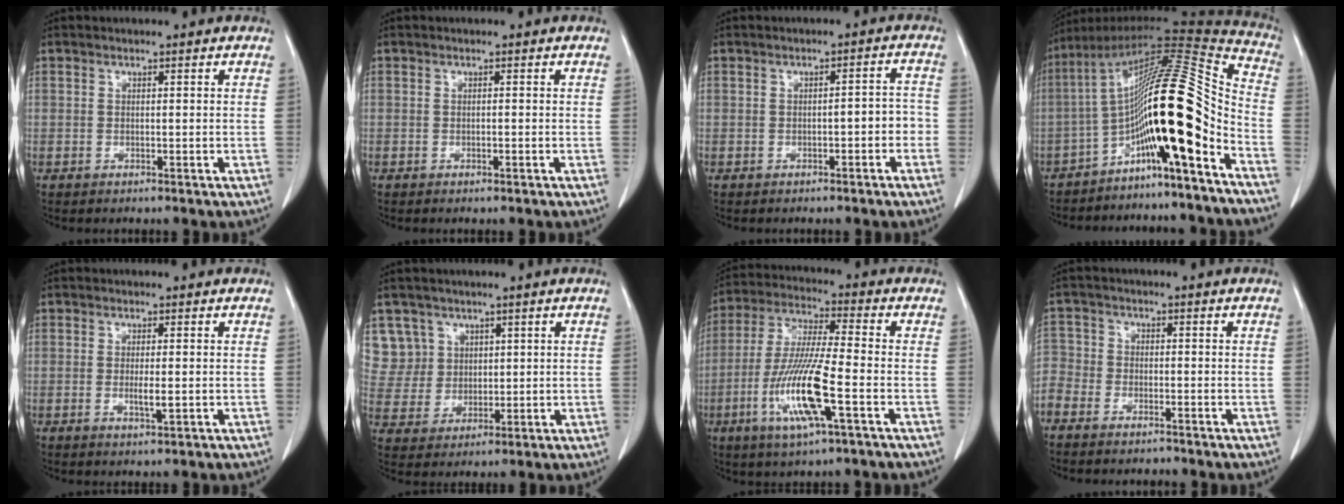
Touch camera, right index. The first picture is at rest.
{"total": 0.0}
{"total": 3.1, "force": [-1.0, 1.1, 2.7], "torque": [-0.035, 0.019, -0.011]}
{"total": 18.7, "force": [-7.5, 0.9, 17.1], "torque": [-0.286, 0.032, -0.125]}
{"total": 2.1, "force": [-0.3, 0.3, 2.1], "torque": [-0.040, -0.004, -0.004]}
{"total": 7.3, "force": [4.0, 6.2, -0.2], "torque": [0.006, 0.011, 0.091]}
{"total": 13.3, "force": [-4.6, 0.7, 12.4], "torque": [-0.257, -0.016, -0.088]}
{"total": 7.7, "force": [-5.9, 4.9, 0.8], "torque": [-0.038, 0.014, -0.116]}